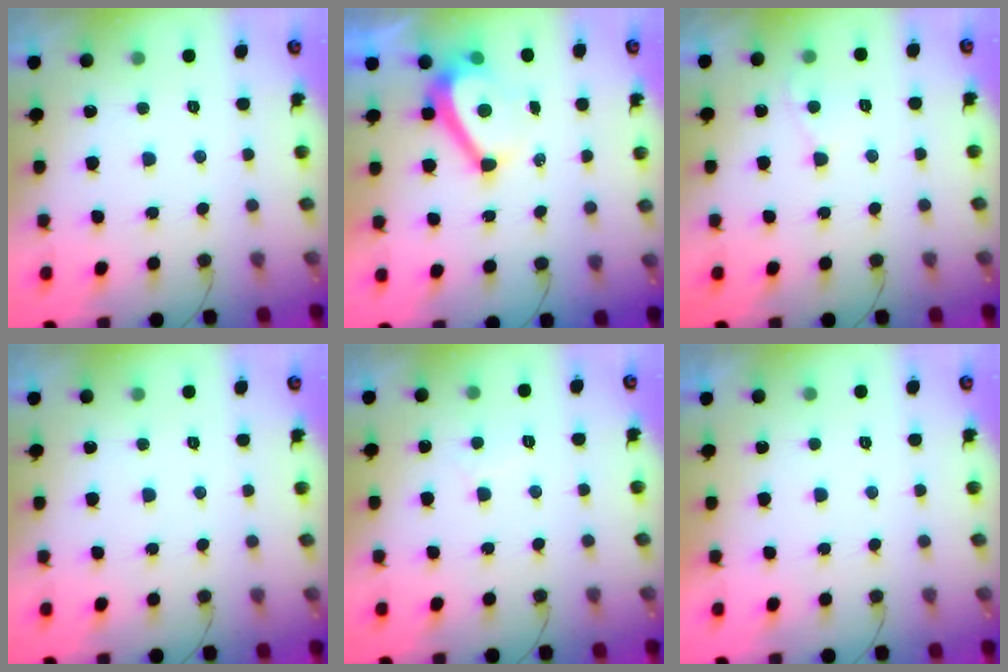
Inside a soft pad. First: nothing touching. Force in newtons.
{"total": 6.7, "press": 6.6, "slide": 0.9}
{"total": 2.9, "press": 2.9, "slide": 0.3}
{"total": 0.0}
{"total": 3.9, "press": 3.9, "slide": 0.5}
{"total": 2.3, "press": 2.3, "slide": 0.4}